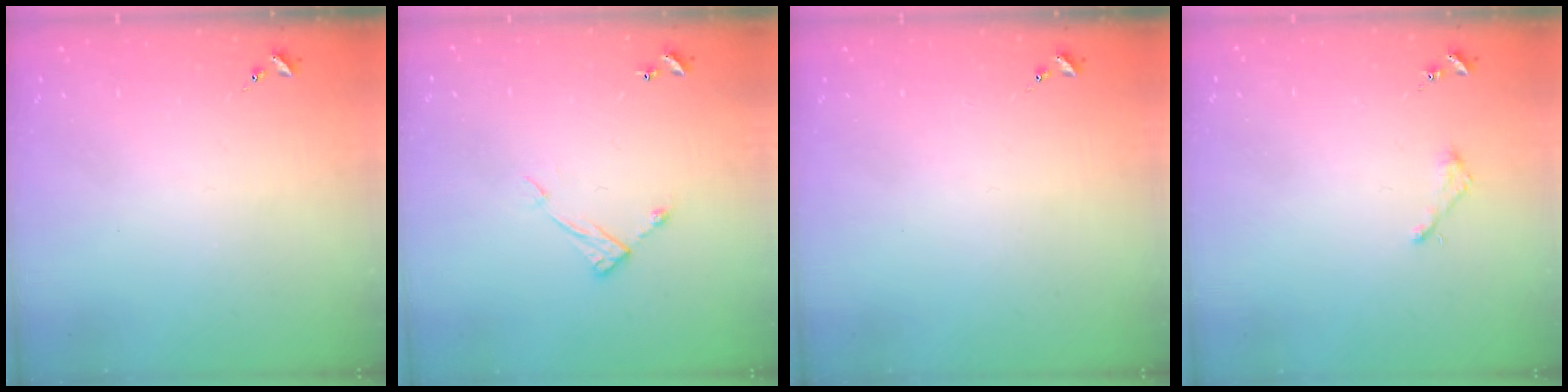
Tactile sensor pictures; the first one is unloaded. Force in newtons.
{"total": 7.6, "press": 7.6, "slide": 0.1}
{"total": 0.0}
{"total": 2.2, "press": 2.2, "slide": 0.2}